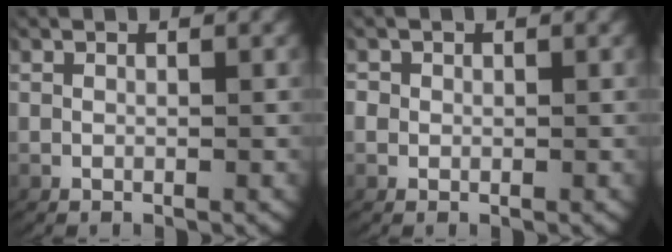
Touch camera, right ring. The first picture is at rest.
{"total": 1.2, "force": [0.0, 1.2, 0.2], "torque": [-0.017, -0.007, 0.000]}